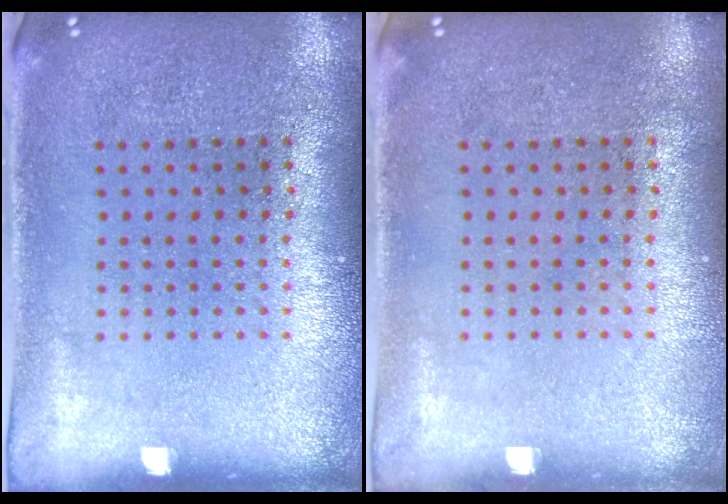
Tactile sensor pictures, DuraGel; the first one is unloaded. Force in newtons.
{"total": 0.0}